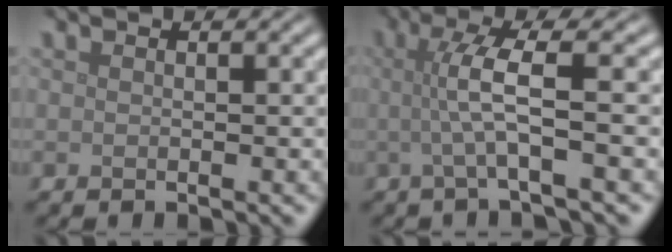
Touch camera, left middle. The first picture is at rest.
{"total": 4.3, "force": [0.1, 0.5, 4.3], "torque": [-0.079, 0.004, -0.002]}